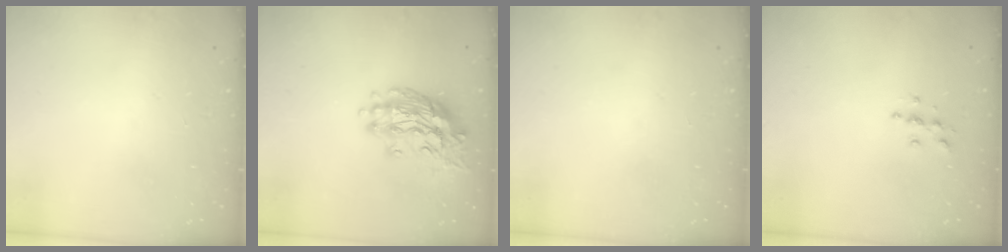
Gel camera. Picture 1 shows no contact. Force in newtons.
{"total": 15.0, "press": 14.9, "slide": 1.4}
{"total": 0.0}
{"total": 5.0, "press": 5.0, "slide": 0.4}